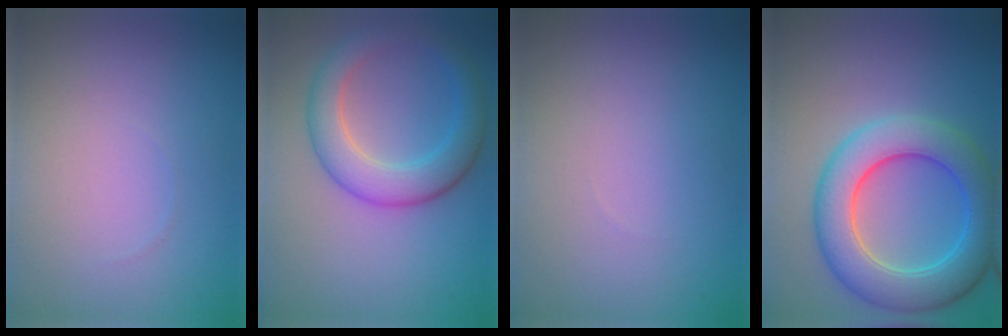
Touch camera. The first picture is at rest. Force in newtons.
{"total": 4.9, "press": 4.9, "slide": 0.3}
{"total": 0.0}
{"total": 7.4, "press": 7.4, "slide": 0.5}